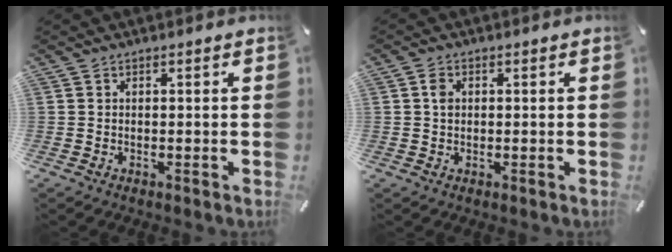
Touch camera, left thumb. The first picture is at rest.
{"total": 2.1, "force": [0.3, 1.6, 1.4], "torque": [-0.022, 0.003, 0.003]}